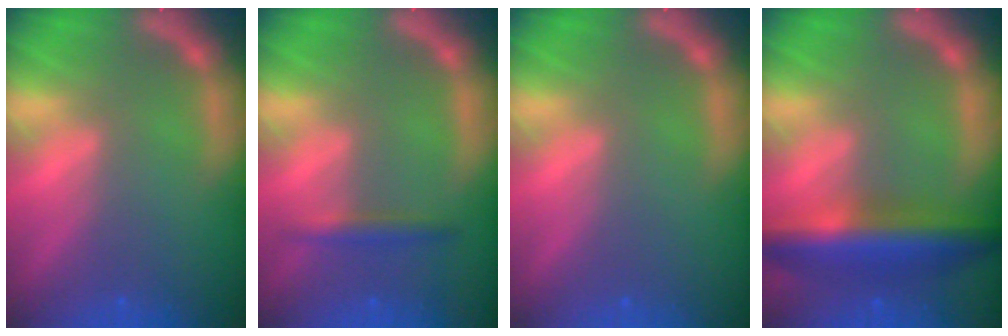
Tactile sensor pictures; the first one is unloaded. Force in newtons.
{"total": 1.9}
{"total": 0.0}
{"total": 7.5}